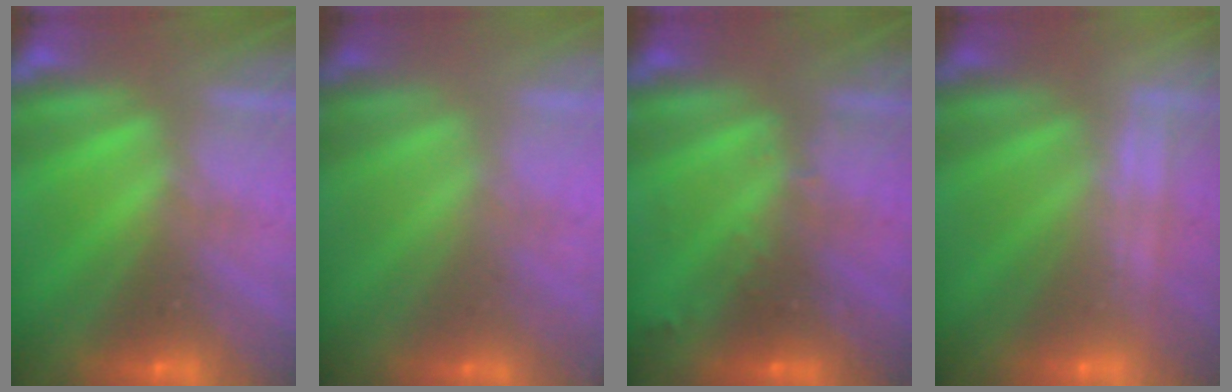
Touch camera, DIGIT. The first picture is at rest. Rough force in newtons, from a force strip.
{"total": 2.0}
{"total": 3.1}
{"total": 2.2}